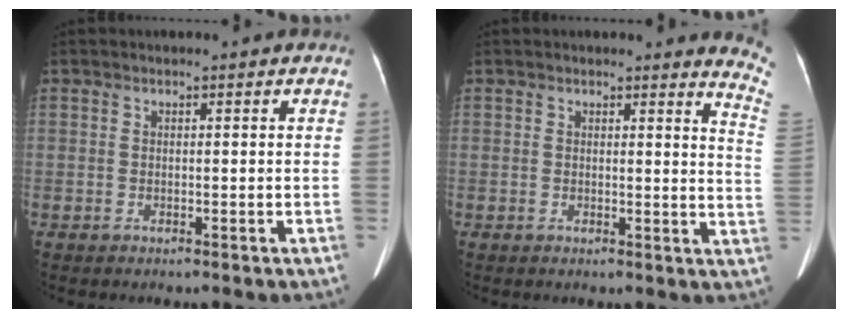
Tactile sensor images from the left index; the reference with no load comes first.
{"total": 6.5, "force": [6.4, -0.3, 1.1], "torque": [-0.006, -0.077, 0.036]}